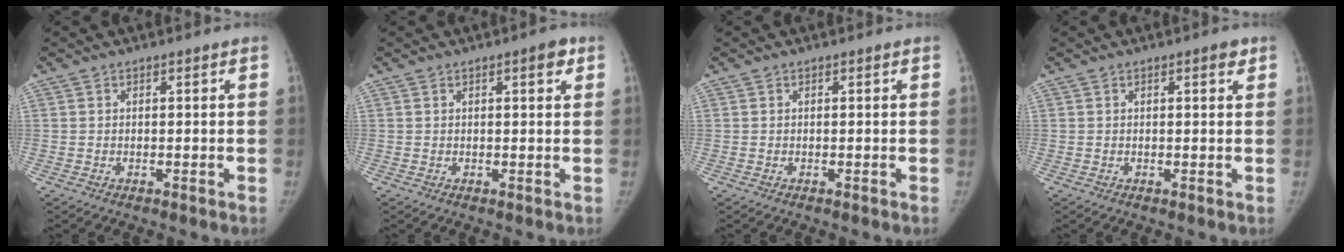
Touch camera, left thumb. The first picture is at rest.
{"total": 2.2, "force": [1.1, 0.7, 1.8], "torque": [-0.020, -0.001, 0.012]}
{"total": 0.0}
{"total": 1.4, "force": [0.8, 0.4, 1.1], "torque": [-0.012, -0.002, 0.008]}